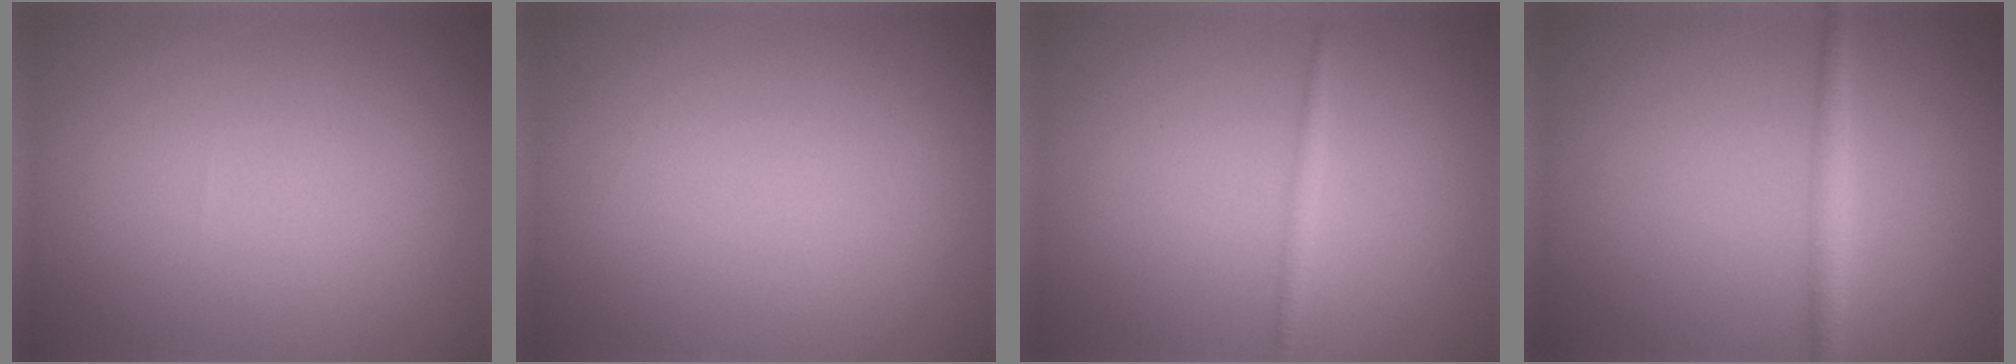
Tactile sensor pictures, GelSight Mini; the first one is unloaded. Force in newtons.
{"total": 0.0}
{"total": 0.9, "press": 0.9, "slide": 0.1}
{"total": 2.0, "press": 2.0, "slide": 0.1}